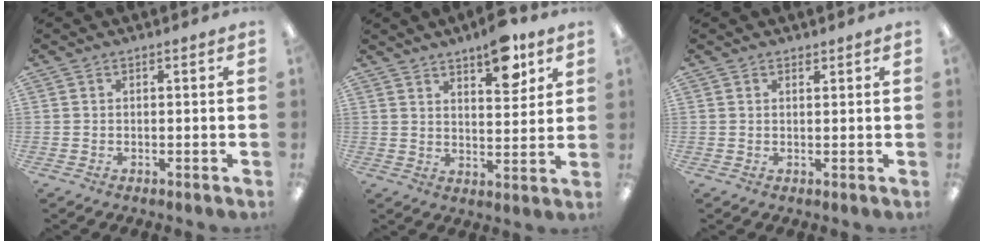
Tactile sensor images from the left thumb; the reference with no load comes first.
{"total": 9.7, "force": [6.8, 3.6, 6.0], "torque": [-0.069, -0.041, 0.110]}
{"total": 1.0, "force": [0.9, 0.3, 0.1], "torque": [0.005, -0.005, 0.016]}